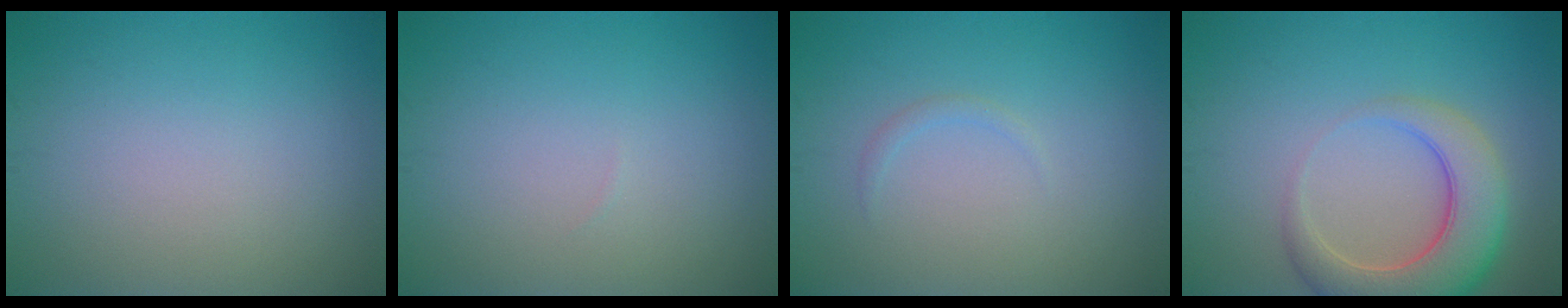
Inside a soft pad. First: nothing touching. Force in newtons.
{"total": 0.0}
{"total": 0.7, "press": 0.7, "slide": 0.1}
{"total": 6.8, "press": 6.8, "slide": 0.7}